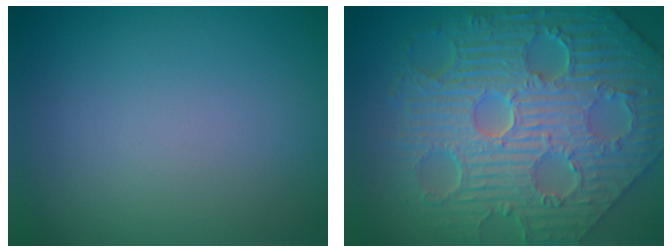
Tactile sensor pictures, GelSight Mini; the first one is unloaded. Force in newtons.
{"total": 11.9, "press": 8.0, "slide": 8.8}